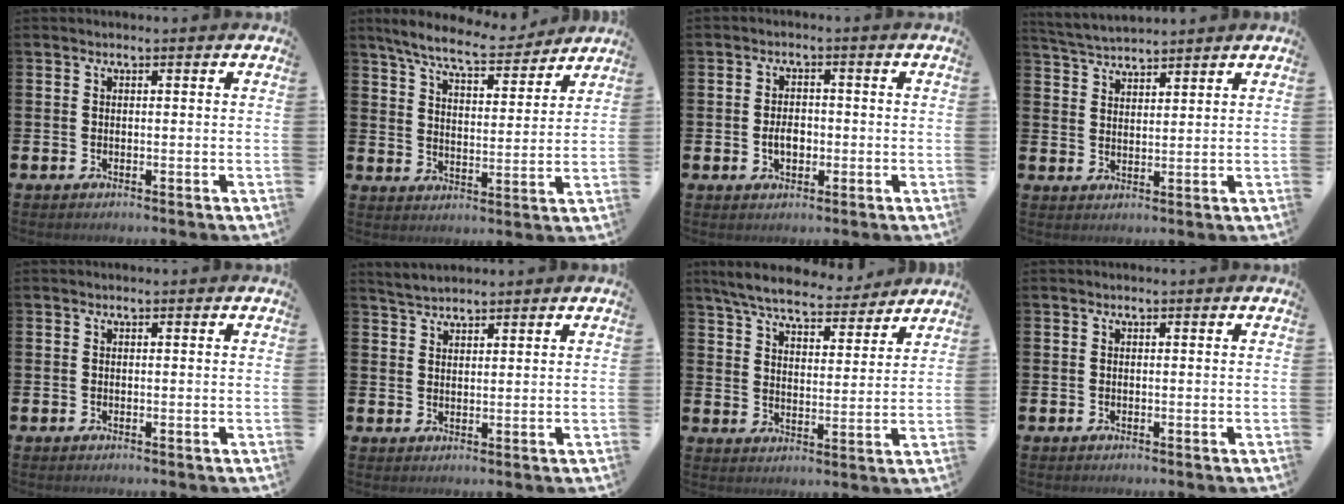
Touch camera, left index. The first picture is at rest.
{"total": 8.0, "force": [7.4, 1.1, 2.8], "torque": [-0.080, -0.039, 0.131]}
{"total": 3.1, "force": [-0.7, 2.1, 2.2], "torque": [-0.026, -0.004, -0.017]}
{"total": 4.0, "force": [4.0, 0.4, 0.3], "torque": [-0.025, -0.016, 0.074]}
{"total": 0.0}
{"total": 2.9, "force": [2.9, 0.5, 0.3], "torque": [-0.011, -0.006, 0.053]}
{"total": 7.0, "force": [6.6, 1.3, 1.9], "torque": [-0.061, -0.035, 0.115]}
{"total": 0.0}